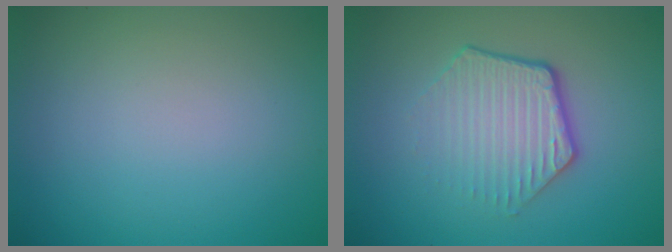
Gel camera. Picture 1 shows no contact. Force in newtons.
{"total": 4.3, "press": 3.1, "slide": 2.9}